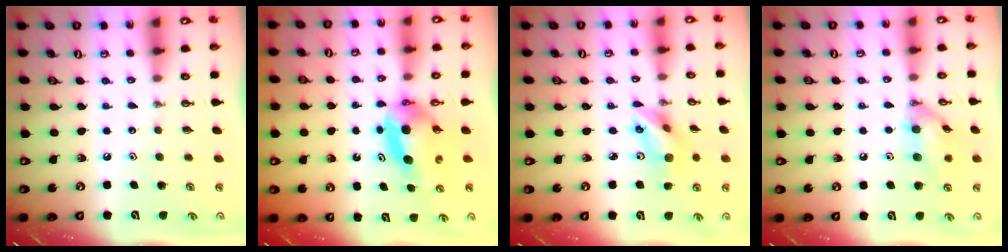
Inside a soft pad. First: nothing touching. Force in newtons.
{"total": 5.3, "press": 5.3, "slide": 0.3}
{"total": 9.7, "press": 9.3, "slide": 2.7}
{"total": 12.2, "press": 12.2, "slide": 0.5}